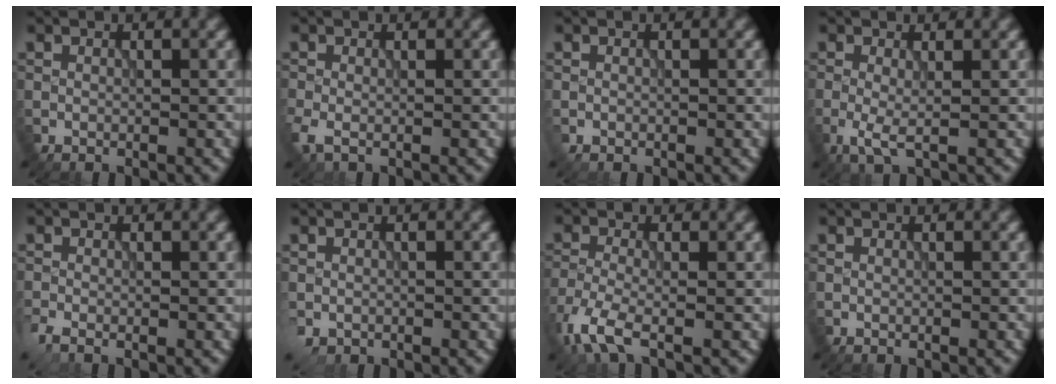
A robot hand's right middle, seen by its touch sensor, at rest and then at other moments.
{"total": 1.7, "force": [-0.7, 0.9, 1.2], "torque": [-0.033, -0.008, -0.017]}
{"total": 0.7, "force": [-0.4, 0.4, 0.3], "torque": [-0.008, -0.002, -0.008]}
{"total": 2.0, "force": [-0.5, 0.4, 1.9], "torque": [-0.046, -0.008, -0.013]}
{"total": 1.9, "force": [-1.3, 0.7, 1.3], "torque": [-0.031, -0.008, -0.029]}
{"total": 1.8, "force": [-0.8, 1.4, 0.8], "torque": [-0.019, -0.009, -0.018]}
{"total": 4.8, "force": [-3.2, 1.4, 3.3], "torque": [-0.081, -0.010, -0.076]}
{"total": 0.0}